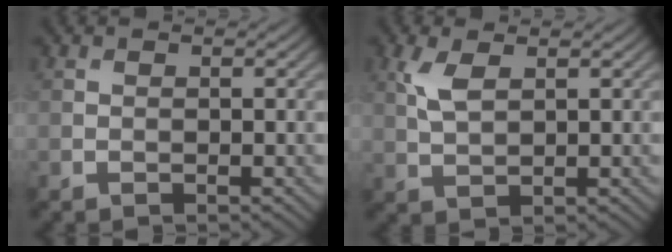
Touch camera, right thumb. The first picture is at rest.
{"total": 3.6, "force": [1.6, 1.6, 2.9], "torque": [-0.074, 0.004, 0.036]}